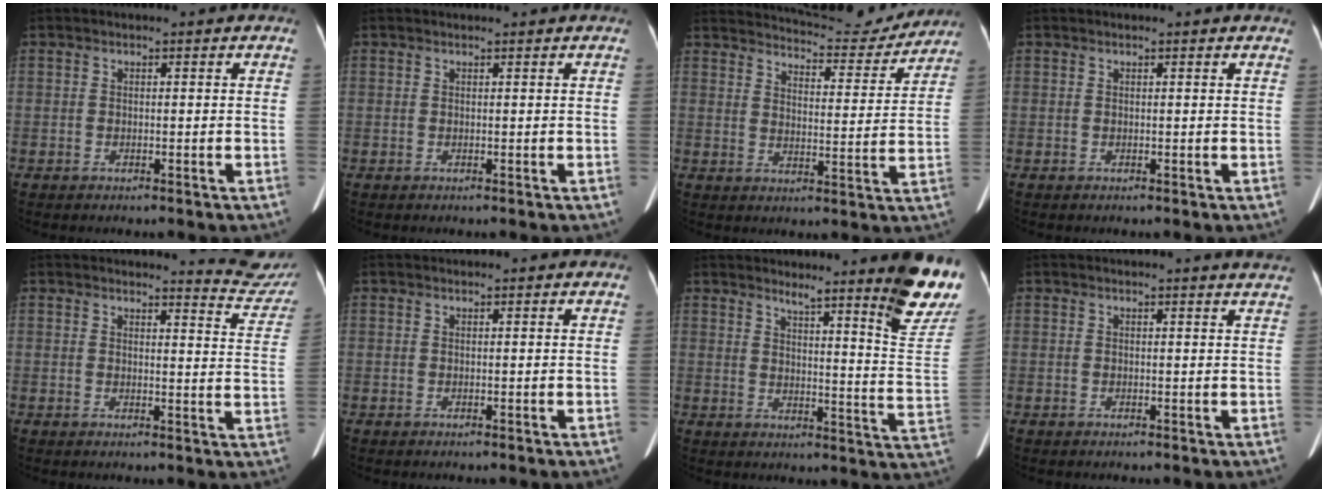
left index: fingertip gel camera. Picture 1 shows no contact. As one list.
[{"total": 1.2, "force": [1.2, 0.0, 0.2], "torque": [-0.007, 0.012, 0.017]}, {"total": 15.4, "force": [14.9, 2.2, 3.2], "torque": [-0.036, -0.027, 0.187]}, {"total": 0.6, "force": [0.6, 0.1, 0.1], "torque": [-0.006, -0.007, 0.001]}, {"total": 8.5, "force": [8.5, -0.1, -0.4], "torque": [0.011, -0.077, 0.073]}, {"total": 1.3, "force": [1.3, 0.2, 0.3], "torque": [-0.012, 0.010, 0.018]}, {"total": 14.5, "force": [12.0, -0.4, 8.1], "torque": [-0.091, -0.067, 0.137]}, {"total": 3.8, "force": [3.6, -0.3, 1.0], "torque": [-0.014, -0.010, 0.020]}]